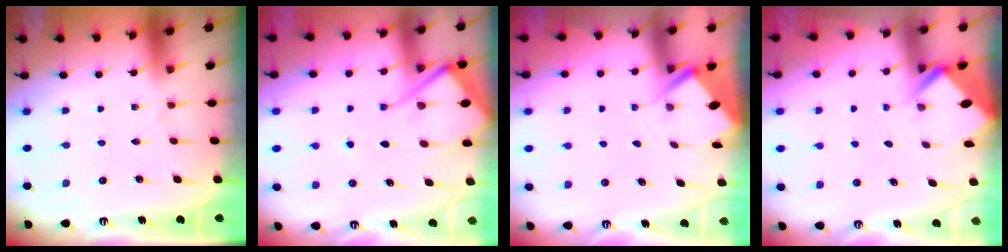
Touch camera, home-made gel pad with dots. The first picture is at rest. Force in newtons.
{"total": 9.5, "press": 9.4, "slide": 1.2}
{"total": 2.7, "press": 2.7, "slide": 0.3}
{"total": 3.1, "press": 3.1, "slide": 0.2}